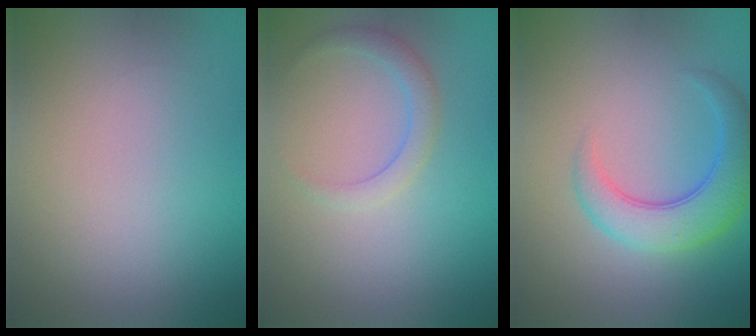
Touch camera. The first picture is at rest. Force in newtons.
{"total": 2.0, "press": 2.0, "slide": 0.2}
{"total": 5.0, "press": 5.0, "slide": 0.3}